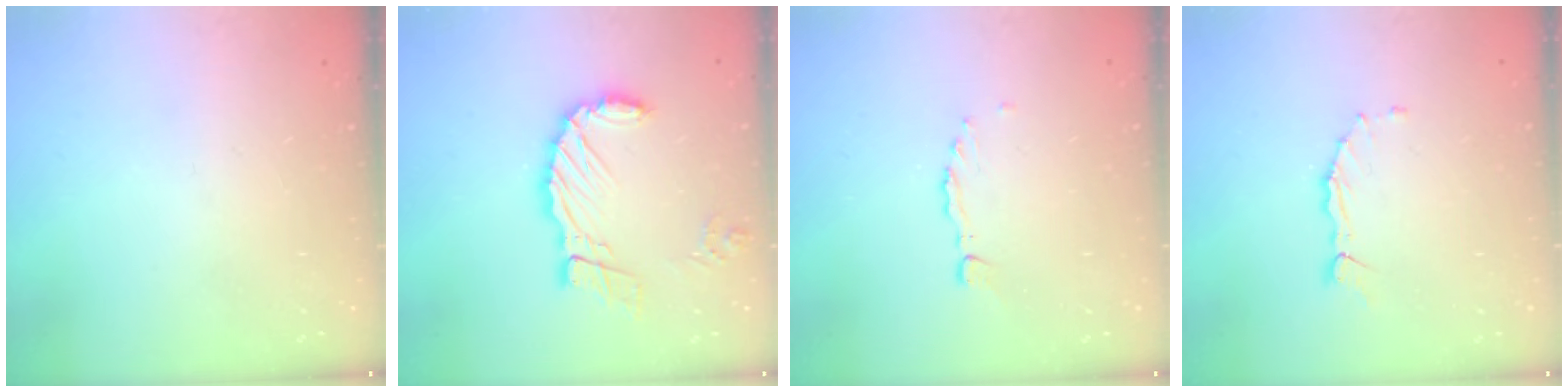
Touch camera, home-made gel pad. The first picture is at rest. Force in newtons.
{"total": 10.9, "press": 10.9, "slide": 0.8}
{"total": 0.0}
{"total": 1.9, "press": 1.9, "slide": 0.3}